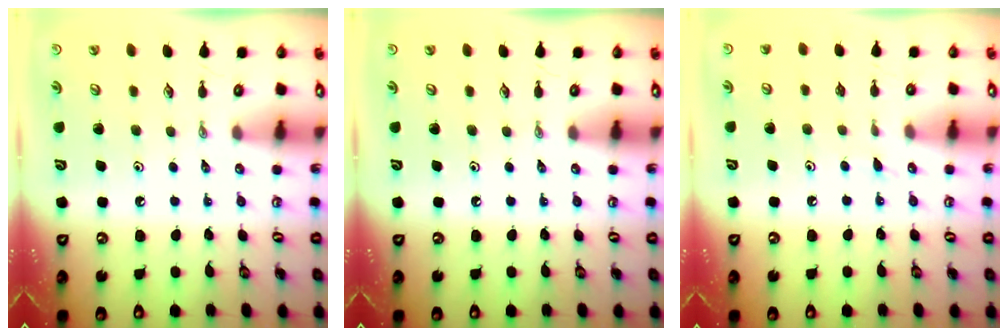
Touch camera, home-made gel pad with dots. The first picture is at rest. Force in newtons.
{"total": 0.0}
{"total": 6.0, "press": 6.0, "slide": 0.6}